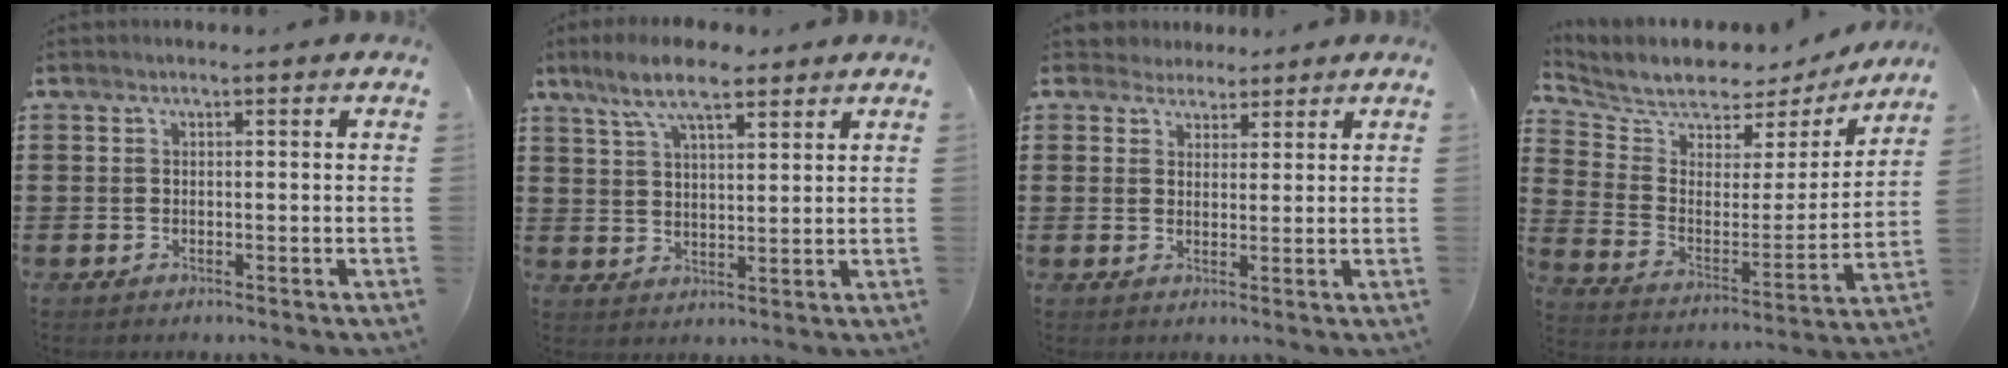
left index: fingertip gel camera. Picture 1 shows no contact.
{"total": 7.6, "force": [5.6, 1.9, 4.7], "torque": [-0.105, -0.002, 0.102]}
{"total": 3.4, "force": [2.7, 2.0, -0.1], "torque": [-0.013, 0.007, 0.052]}
{"total": 5.8, "force": [5.4, 1.9, 0.8], "torque": [-0.047, -0.047, 0.088]}